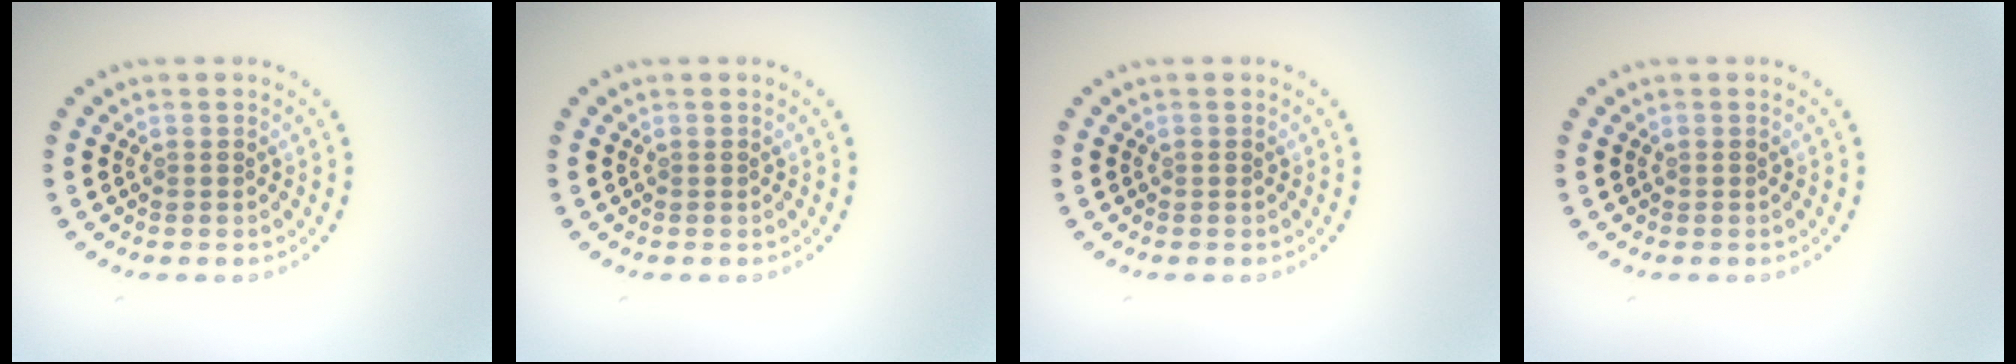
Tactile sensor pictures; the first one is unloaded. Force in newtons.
{"total": 0.0}
{"total": 0.0}
{"total": 0.0}